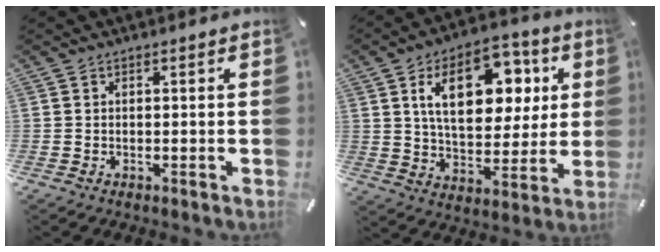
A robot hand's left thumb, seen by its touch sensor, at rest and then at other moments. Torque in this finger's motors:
{"motor_torque": [2.39, 2.62, 1.48, -1.29, 0.18]}